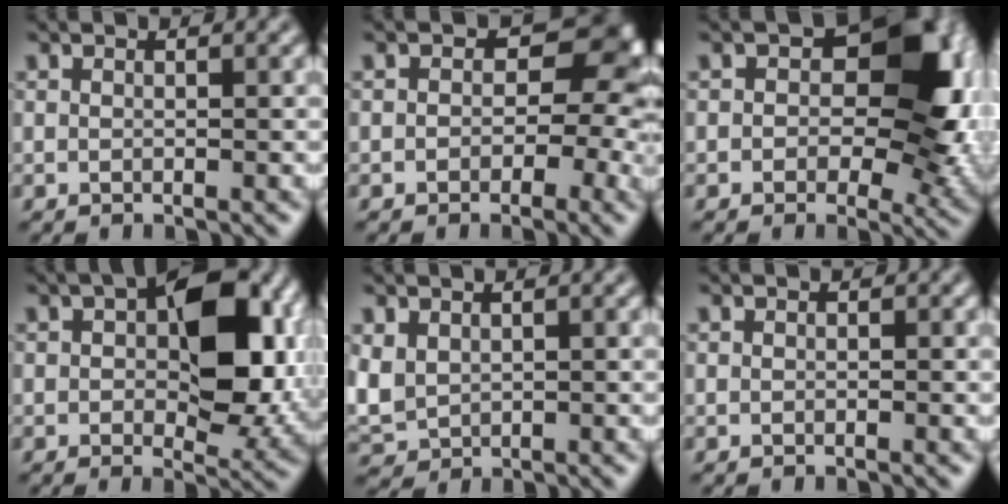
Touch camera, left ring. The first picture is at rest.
{"total": 8.7, "force": [0.0, 6.2, 6.1], "torque": [-0.030, 0.023, -0.018]}
{"total": 11.1, "force": [1.4, 6.7, 8.7], "torque": [-0.115, 0.006, 0.023]}
{"total": 10.4, "force": [1.5, 5.6, 8.7], "torque": [-0.122, 0.012, 0.024]}
{"total": 2.4, "force": [0.3, 1.9, 1.5], "torque": [-0.052, 0.002, 0.017]}
{"total": 0.0}